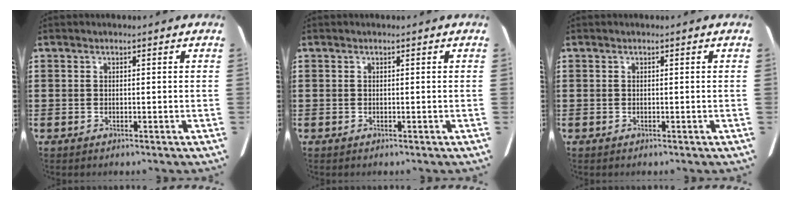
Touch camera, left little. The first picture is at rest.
{"total": 0.0}
{"total": 0.0}